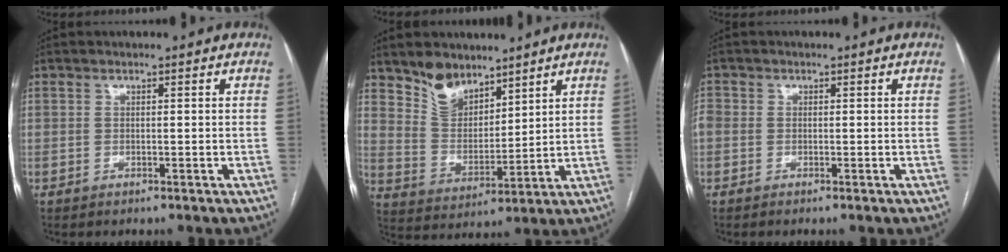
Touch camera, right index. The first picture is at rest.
{"total": 8.4, "force": [6.6, 4.3, 3.0], "torque": [-0.063, 0.000, 0.137]}
{"total": 3.0, "force": [-0.5, 2.6, 1.5], "torque": [-0.057, 0.009, -0.009]}